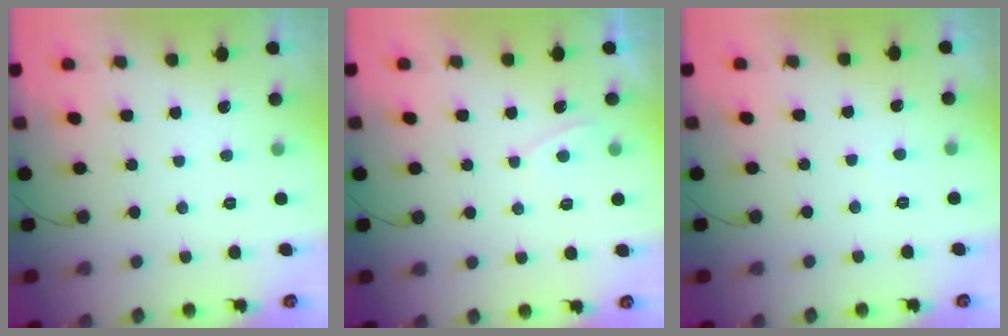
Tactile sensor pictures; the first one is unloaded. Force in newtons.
{"total": 2.8, "press": 2.7, "slide": 0.3}
{"total": 0.8, "press": 0.7, "slide": 0.3}